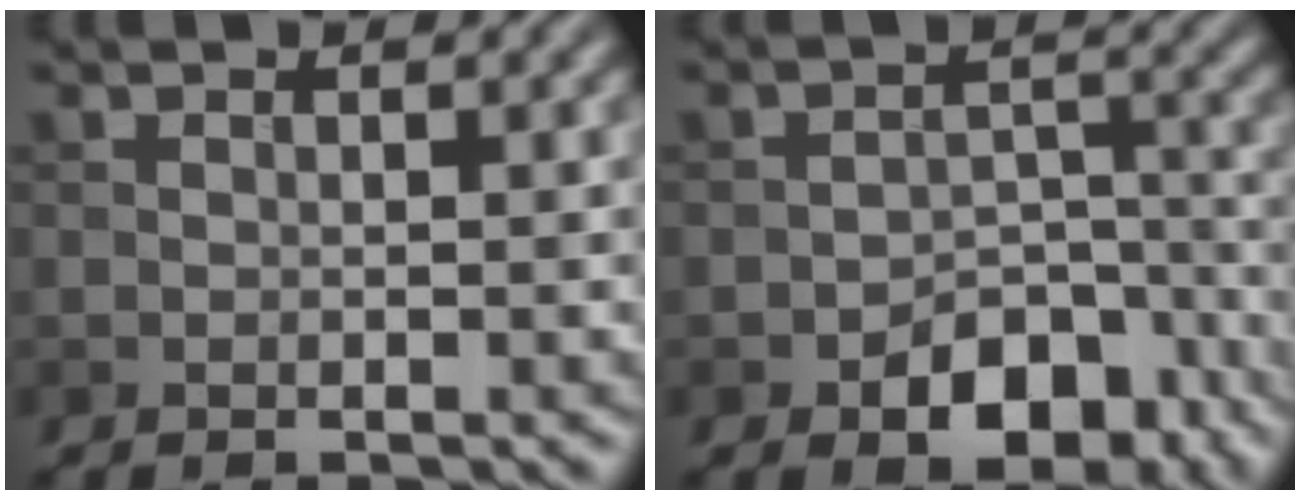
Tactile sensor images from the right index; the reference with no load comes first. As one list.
[{"total": 6.7, "force": [-4.1, 3.8, 3.6], "torque": [-0.040, 0.000, -0.065]}]